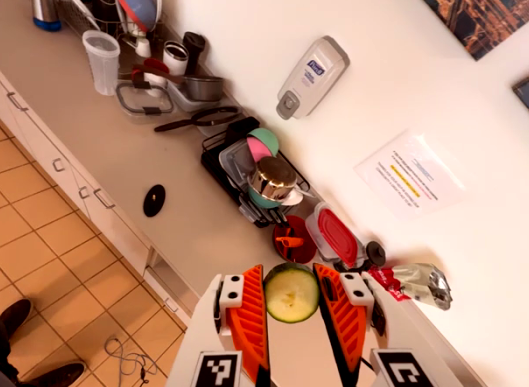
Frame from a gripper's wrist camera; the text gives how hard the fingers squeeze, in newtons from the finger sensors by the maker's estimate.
{"total": 8.4, "left": 8.3, "right": 8.5}